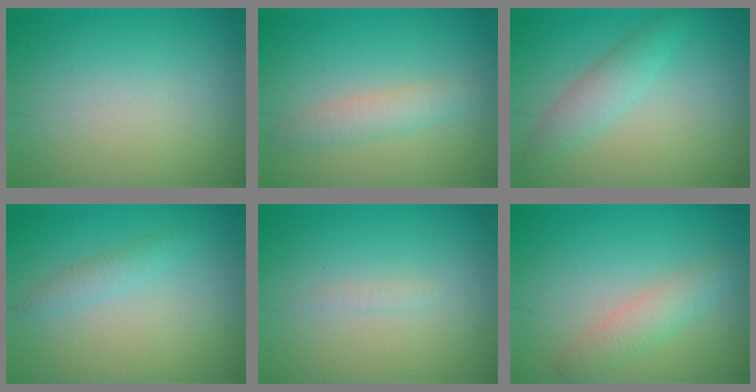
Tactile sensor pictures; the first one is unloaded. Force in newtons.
{"total": 2.5, "press": 2.5, "slide": 0.2}
{"total": 2.8, "press": 2.8, "slide": 0.1}
{"total": 1.5, "press": 1.5, "slide": 0.0}
{"total": 0.6, "press": 0.6, "slide": 0.1}
{"total": 2.7, "press": 2.7, "slide": 0.1}